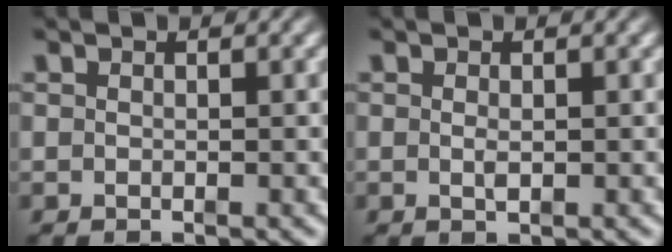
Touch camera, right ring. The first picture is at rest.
{"total": 0.7, "force": [-0.1, 0.1, 0.7], "torque": [-0.012, -0.006, 0.001]}